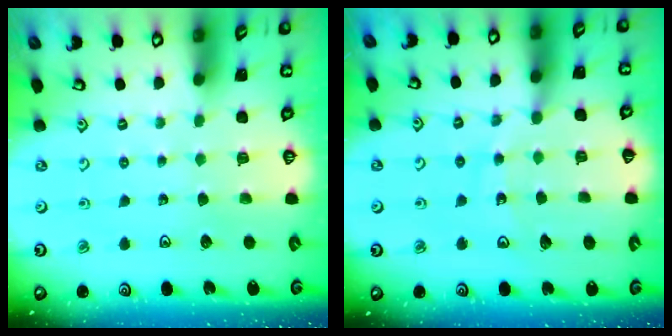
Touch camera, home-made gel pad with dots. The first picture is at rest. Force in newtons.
{"total": 11.6, "press": 11.5, "slide": 1.3}